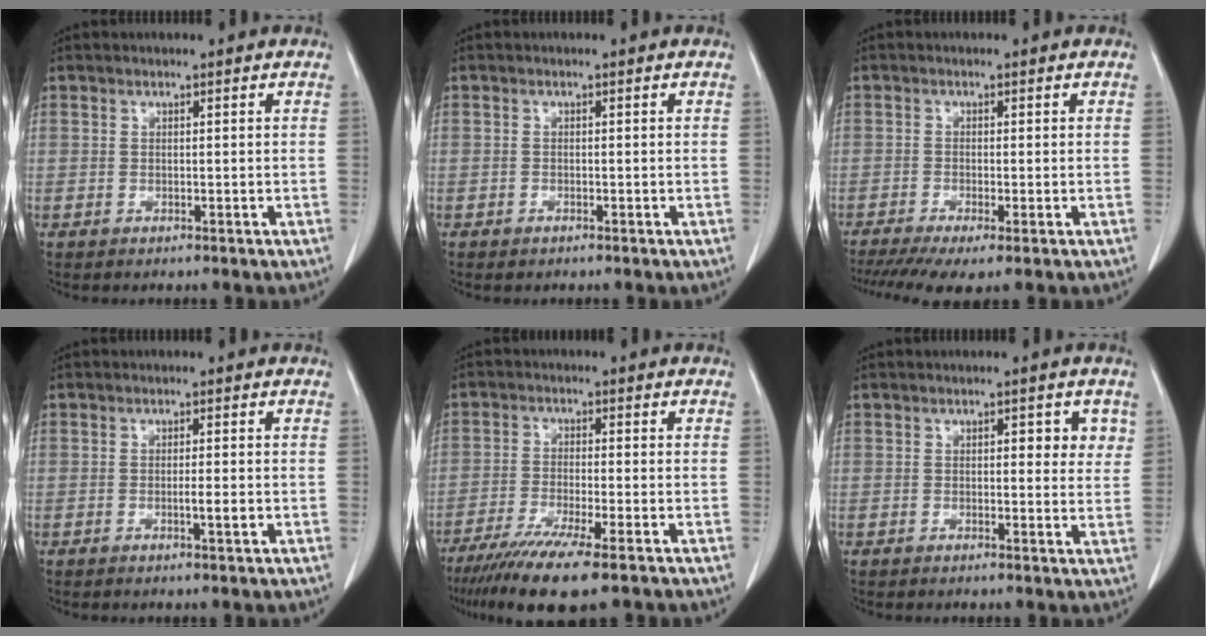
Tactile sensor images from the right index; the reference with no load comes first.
{"total": 0.6, "force": [-0.5, 0.3, 0.1], "torque": [-0.006, 0.000, -0.007]}
{"total": 6.9, "force": [-4.7, 1.1, 5.0], "torque": [-0.082, -0.015, -0.080]}
{"total": 2.0, "force": [-0.6, 0.0, 1.9], "torque": [-0.034, -0.003, -0.010]}
{"total": 10.5, "force": [-7.4, 0.3, 7.4], "torque": [-0.125, -0.028, -0.120]}
{"total": 3.8, "force": [1.4, 1.8, 3.1], "torque": [-0.025, -0.001, 0.012]}